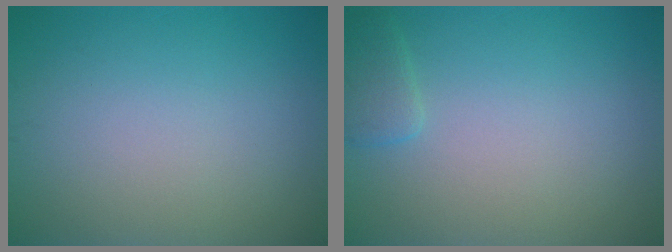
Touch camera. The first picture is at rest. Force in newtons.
{"total": 1.5, "press": 1.5, "slide": 0.1}